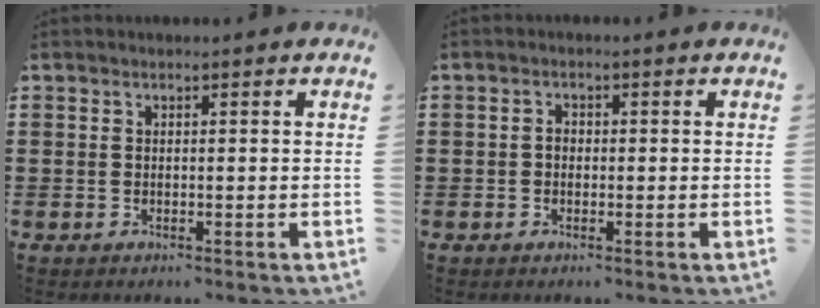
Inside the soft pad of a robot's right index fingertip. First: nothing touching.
{"total": 1.2, "force": [-0.3, 0.8, 0.8], "torque": [-0.018, 0.002, -0.006]}